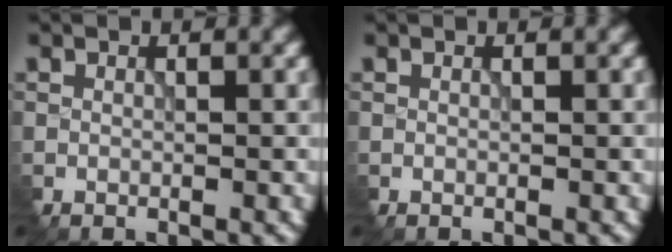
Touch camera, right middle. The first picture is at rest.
{"total": 0.0}